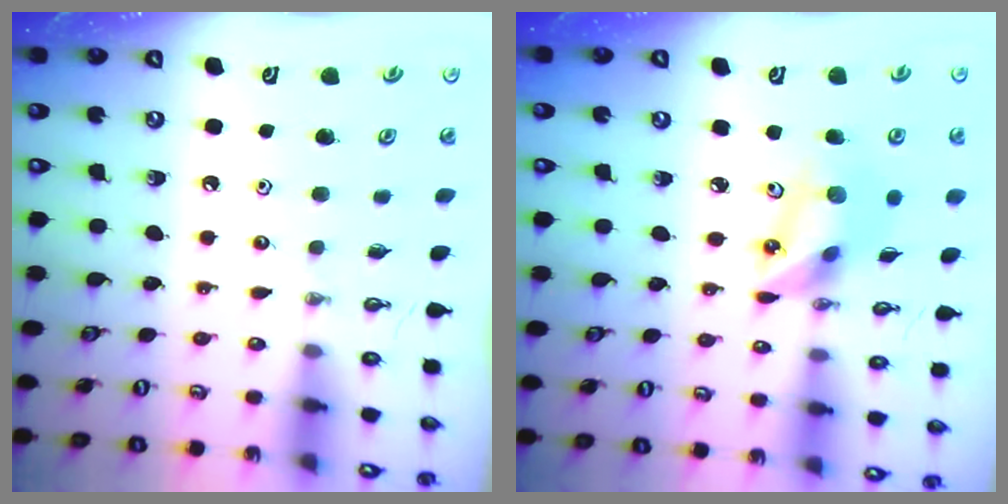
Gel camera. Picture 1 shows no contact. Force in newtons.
{"total": 13.9, "press": 13.6, "slide": 3.1}